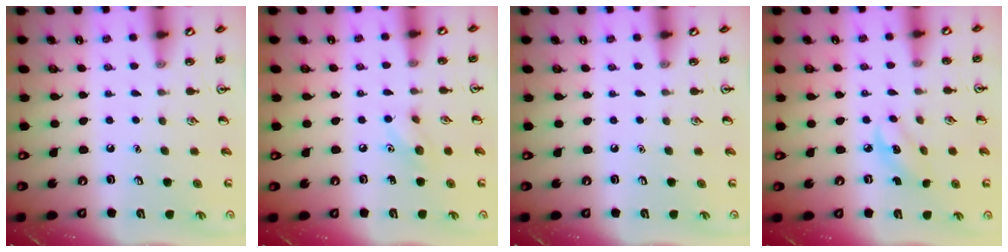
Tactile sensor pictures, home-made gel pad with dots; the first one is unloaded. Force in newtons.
{"total": 5.5, "press": 5.3, "slide": 1.2}
{"total": 0.0}
{"total": 2.8, "press": 2.7, "slide": 0.8}